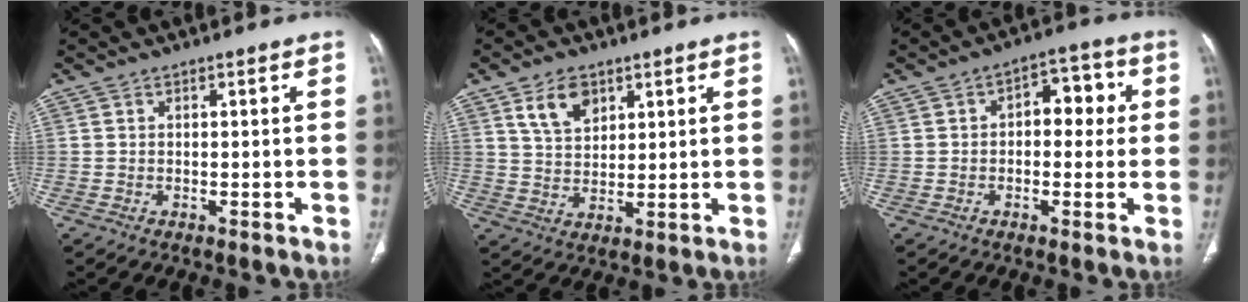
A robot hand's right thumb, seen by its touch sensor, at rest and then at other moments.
{"total": 7.2, "force": [3.9, 4.5, 4.1], "torque": [-0.054, -0.021, 0.076]}
{"total": 7.8, "force": [0.8, 4.8, 6.1], "torque": [-0.044, 0.023, 0.006]}